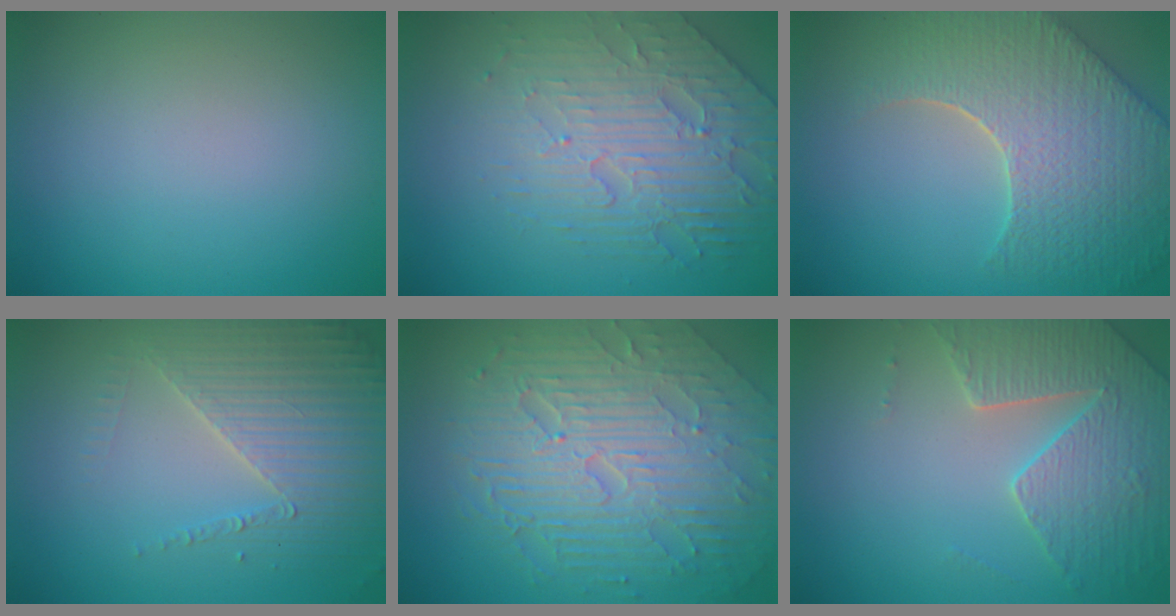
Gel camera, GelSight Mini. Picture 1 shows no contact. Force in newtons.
{"total": 4.7, "press": 4.2, "slide": 2.2}
{"total": 8.7, "press": 6.3, "slide": 6.0}
{"total": 4.1, "press": 3.7, "slide": 1.8}
{"total": 9.5, "press": 6.2, "slide": 7.2}
{"total": 4.1, "press": 4.1, "slide": 0.5}